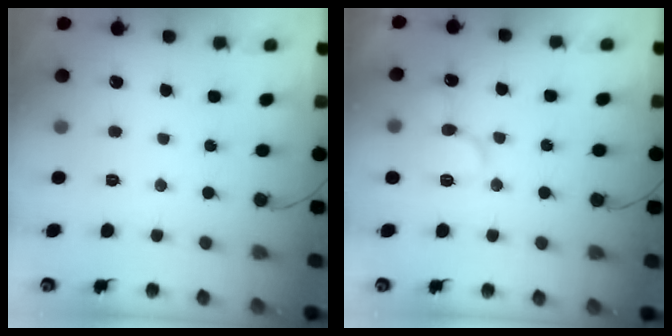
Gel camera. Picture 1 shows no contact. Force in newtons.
{"total": 11.5, "press": 11.4, "slide": 1.4}